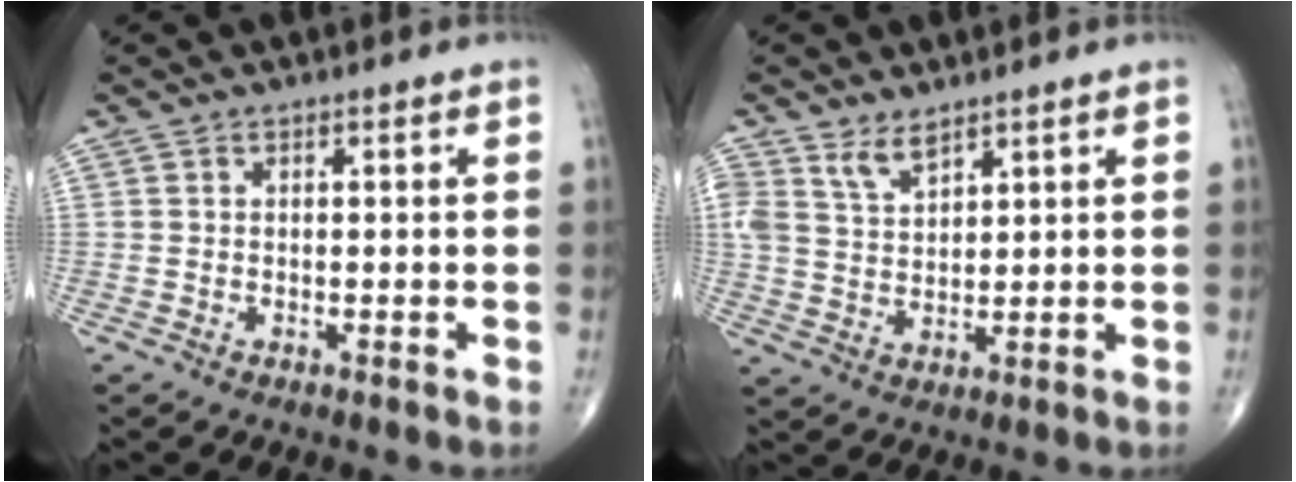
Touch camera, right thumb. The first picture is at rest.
{"total": 4.9, "force": [3.8, 2.2, 2.2], "torque": [-0.029, -0.026, 0.079]}